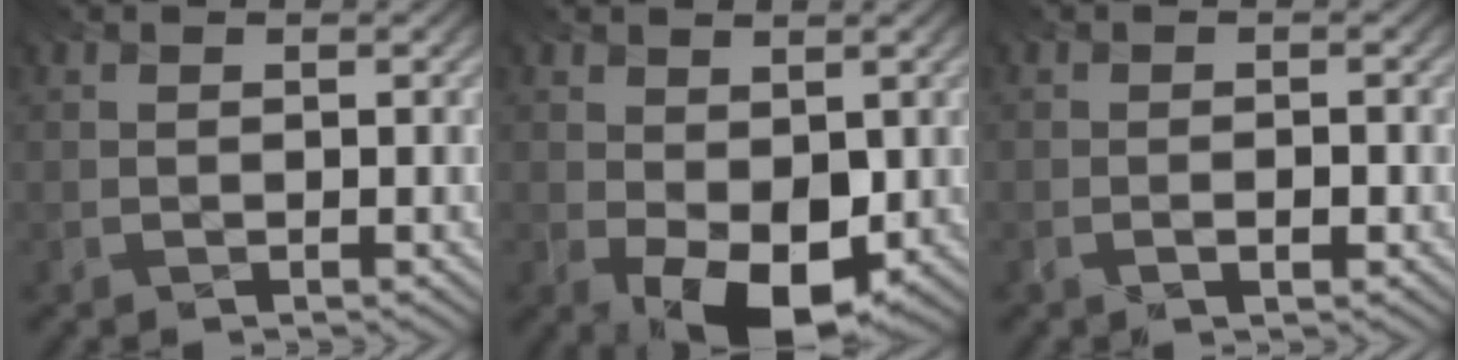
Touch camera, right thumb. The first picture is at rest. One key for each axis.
{"total": 8.0, "fx": -1.5, "fy": 4.7, "fz": 6.3, "tx": -0.112, "ty": -0.011, "tz": -0.019}
{"total": 1.5, "fx": -1.0, "fy": 0.3, "fz": 1.0, "tx": -0.014, "ty": -0.004, "tz": -0.018}